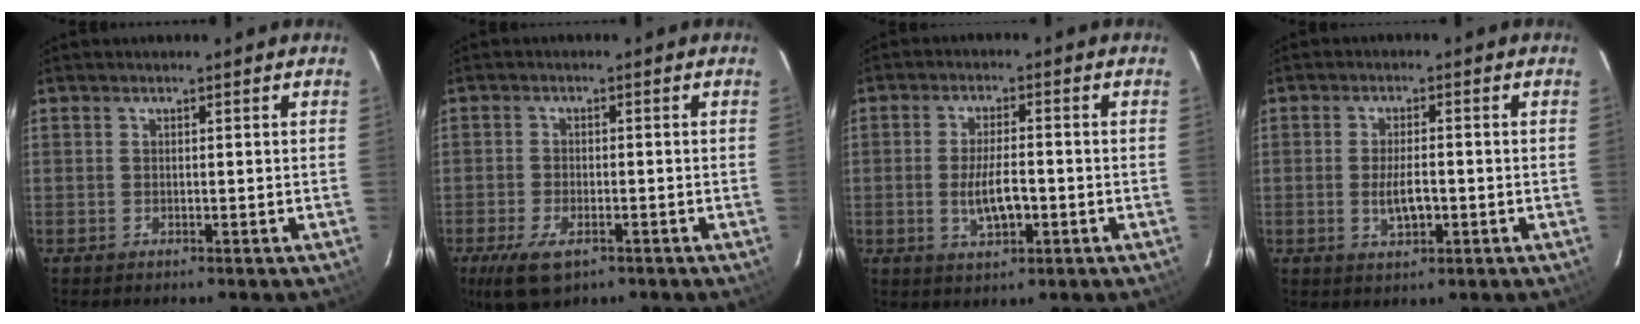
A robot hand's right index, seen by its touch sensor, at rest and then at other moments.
{"total": 7.7, "force": [-4.3, 3.6, 5.2], "torque": [-0.125, -0.023, -0.078]}
{"total": 6.4, "force": [-1.6, 2.3, 5.8], "torque": [-0.113, -0.004, -0.024]}
{"total": 4.7, "force": [-1.1, 1.8, 4.2], "torque": [-0.082, -0.004, -0.015]}